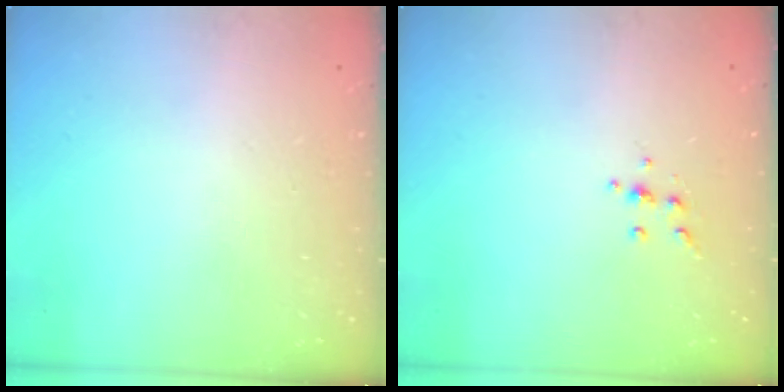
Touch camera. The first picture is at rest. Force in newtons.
{"total": 4.1, "press": 4.0, "slide": 1.0}